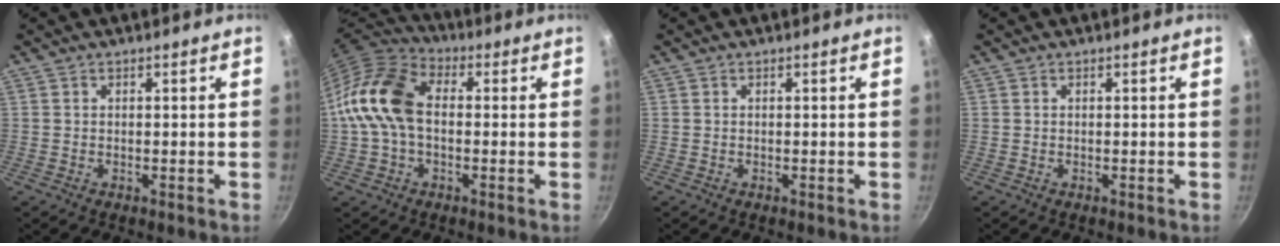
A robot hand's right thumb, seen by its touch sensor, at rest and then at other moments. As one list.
[{"total": 13.2, "force": [-0.1, 9.0, 9.6], "torque": [-0.166, 0.035, -0.022]}, {"total": 0.0}, {"total": 0.0}]